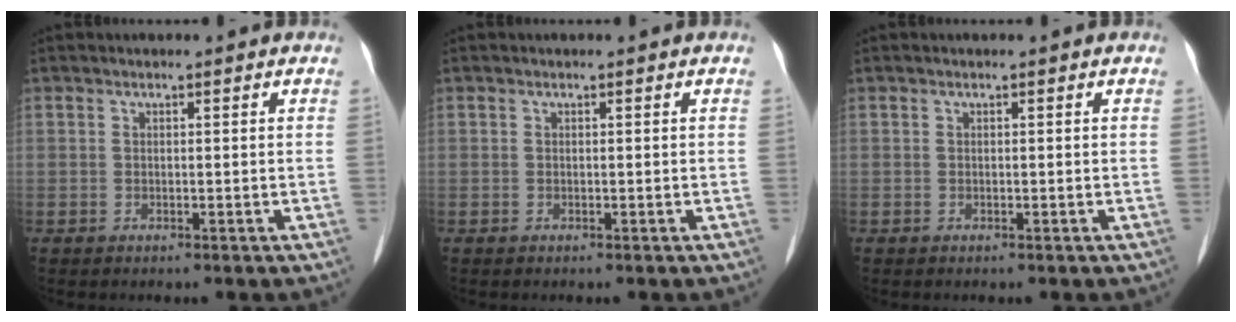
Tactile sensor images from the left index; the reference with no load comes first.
{"total": 0.0}
{"total": 0.0}